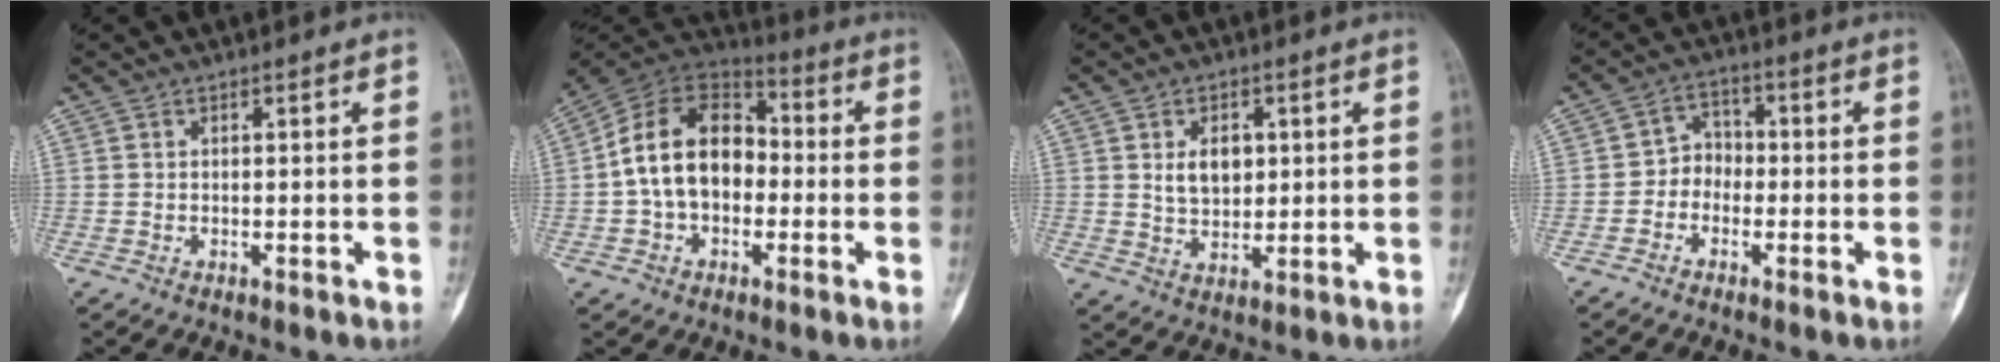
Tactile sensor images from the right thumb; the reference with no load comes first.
{"total": 16.3, "force": [-1.0, 11.3, 11.6], "torque": [-0.178, 0.043, -0.028]}
{"total": 6.0, "force": [1.5, 4.1, 4.2], "torque": [-0.049, -0.010, 0.031]}
{"total": 4.6, "force": [-1.5, 3.9, 2.0], "torque": [-0.001, 0.024, -0.043]}